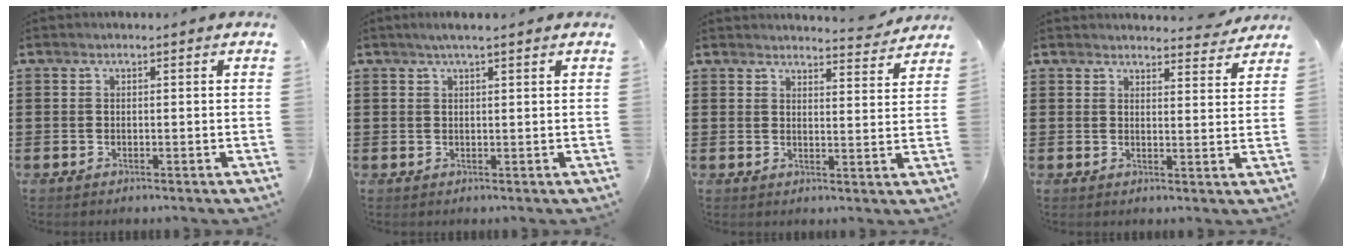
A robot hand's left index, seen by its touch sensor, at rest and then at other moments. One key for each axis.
{"total": 2.2, "fx": 1.4, "fy": 0.2, "fz": 1.7, "tx": -0.033, "ty": 0.002, "tz": 0.024}
{"total": 3.8, "fx": 3.8, "fy": 0.0, "fz": 0.5, "tx": -0.013, "ty": -0.022, "tz": 0.068}
{"total": 3.6, "fx": 3.6, "fy": 0.3, "fz": 0.6, "tx": -0.013, "ty": -0.016, "tz": 0.066}